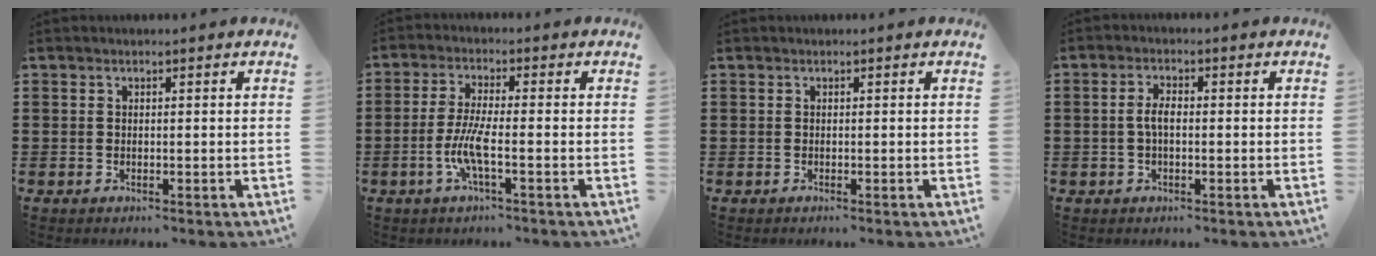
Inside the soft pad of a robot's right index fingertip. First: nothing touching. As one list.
[{"total": 5.9, "force": [-2.1, 0.8, 5.5], "torque": [-0.128, -0.016, -0.048]}, {"total": 0.0}, {"total": 2.7, "force": [-0.2, 1.0, 2.5], "torque": [-0.062, -0.004, -0.009]}]